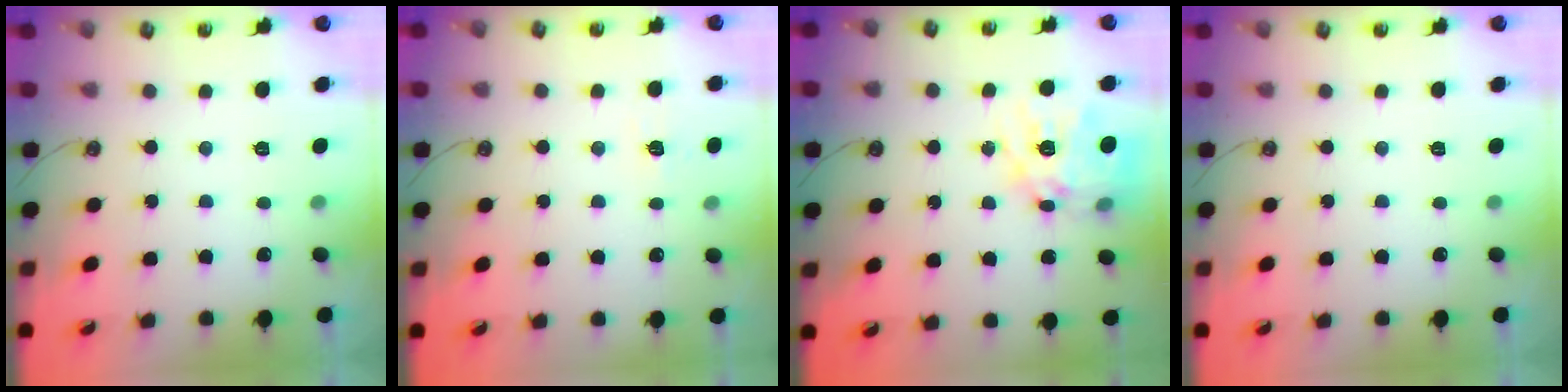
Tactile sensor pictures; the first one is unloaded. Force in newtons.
{"total": 4.6, "press": 4.6, "slide": 0.6}
{"total": 16.4, "press": 16.3, "slide": 1.6}
{"total": 0.0}